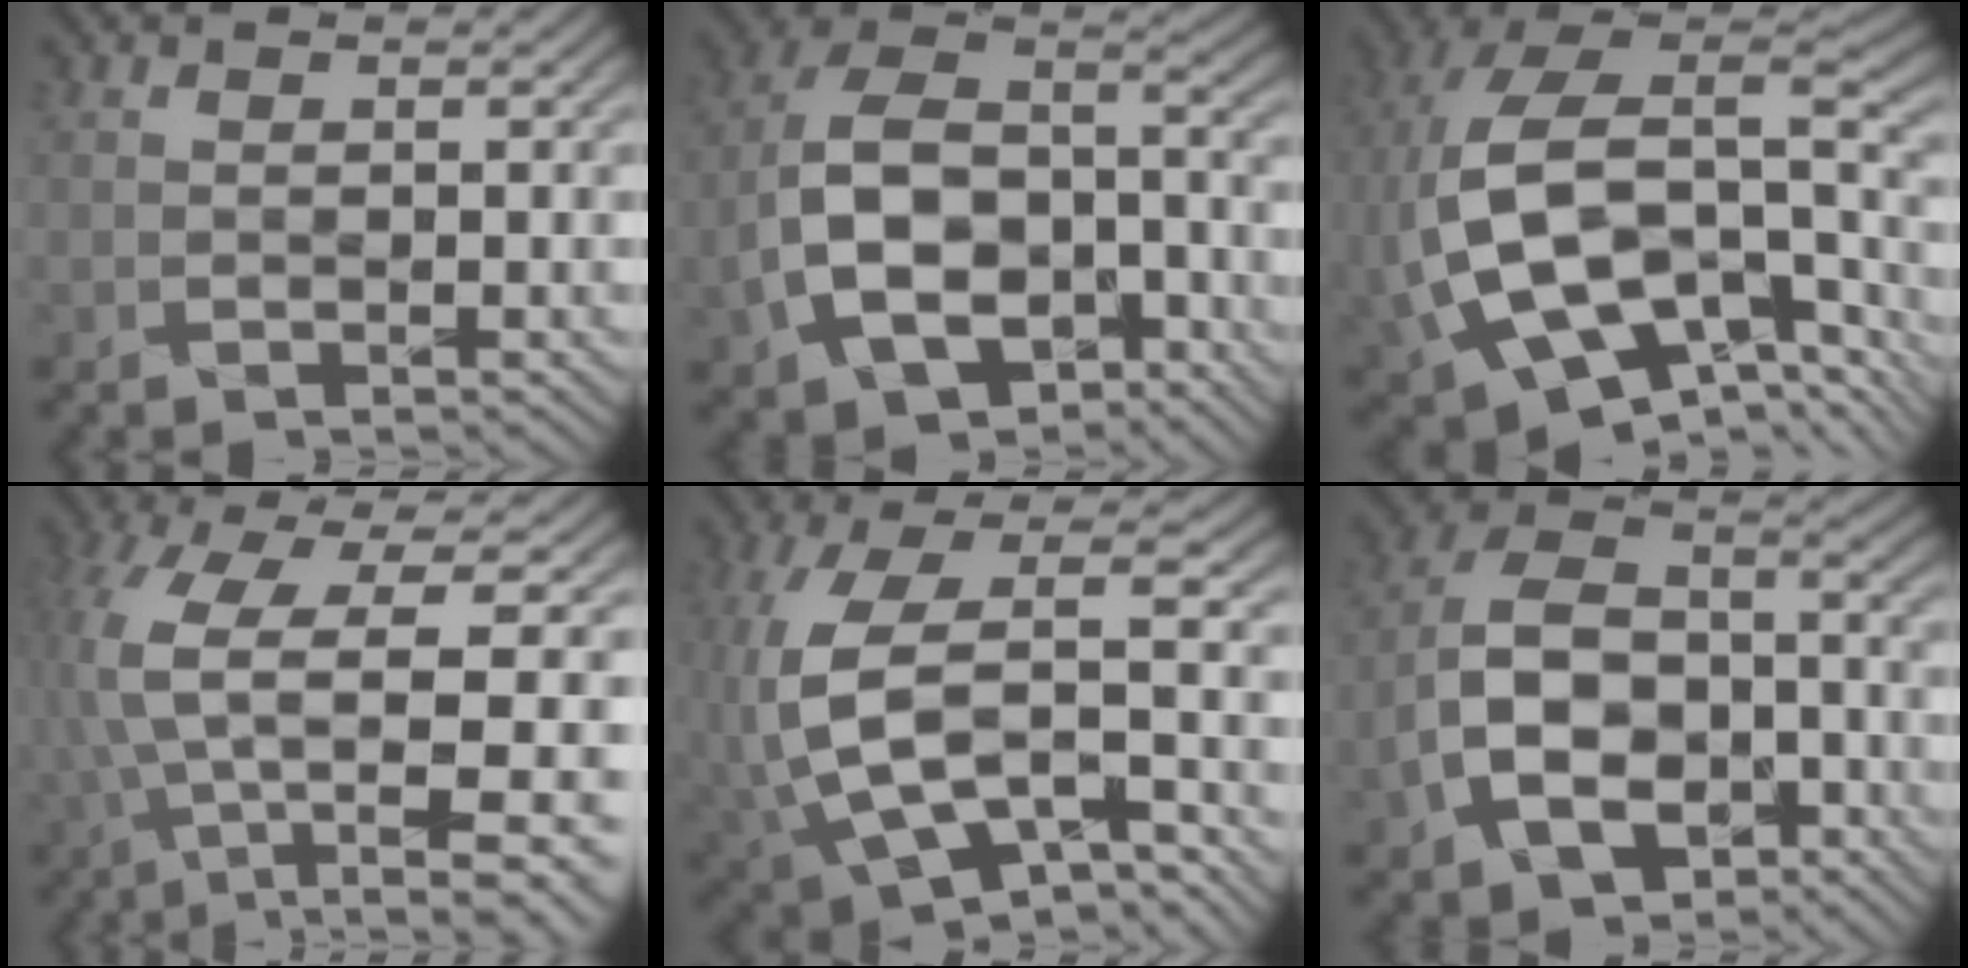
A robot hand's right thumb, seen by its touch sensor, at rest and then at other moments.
{"total": 15.2, "force": [-5.5, 9.5, 10.4], "torque": [-0.224, -0.026, -0.097]}
{"total": 20.2, "force": [-2.7, 12.9, 15.3], "torque": [-0.338, -0.045, -0.006]}
{"total": 14.2, "force": [0.5, 5.2, 13.3], "torque": [-0.281, -0.014, 0.041]}
{"total": 12.8, "force": [-1.9, 6.3, 11.0], "torque": [-0.246, -0.013, -0.030]}
{"total": 13.6, "force": [-5.2, 8.6, 9.2], "torque": [-0.202, -0.018, -0.097]}